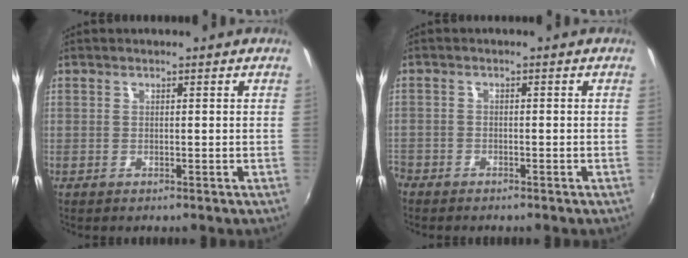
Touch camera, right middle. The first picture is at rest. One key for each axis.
{"total": 3.3, "fx": -2.7, "fy": 1.8, "fz": 0.6, "tx": -0.033, "ty": -0.002, "tz": -0.052}